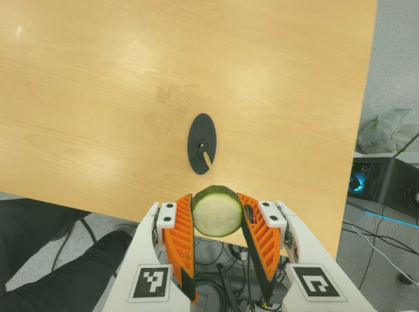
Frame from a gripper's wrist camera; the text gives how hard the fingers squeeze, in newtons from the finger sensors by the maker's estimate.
{"total": 11.7, "left": 12.4, "right": 11.0}